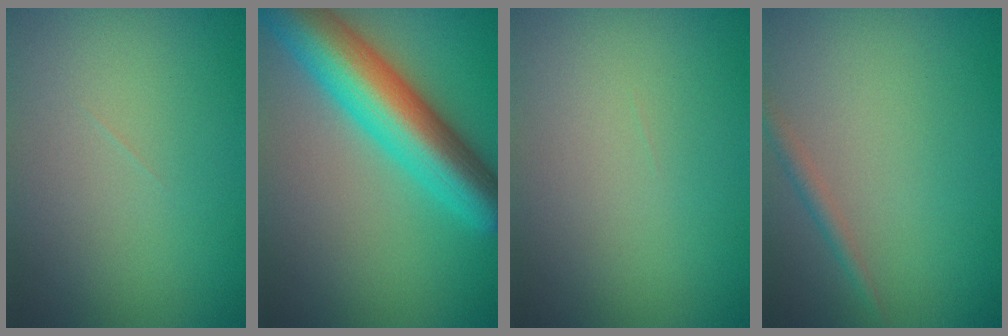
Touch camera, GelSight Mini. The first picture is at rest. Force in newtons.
{"total": 9.8, "press": 9.8, "slide": 0.4}
{"total": 0.0}
{"total": 1.2, "press": 1.2, "slide": 0.0}